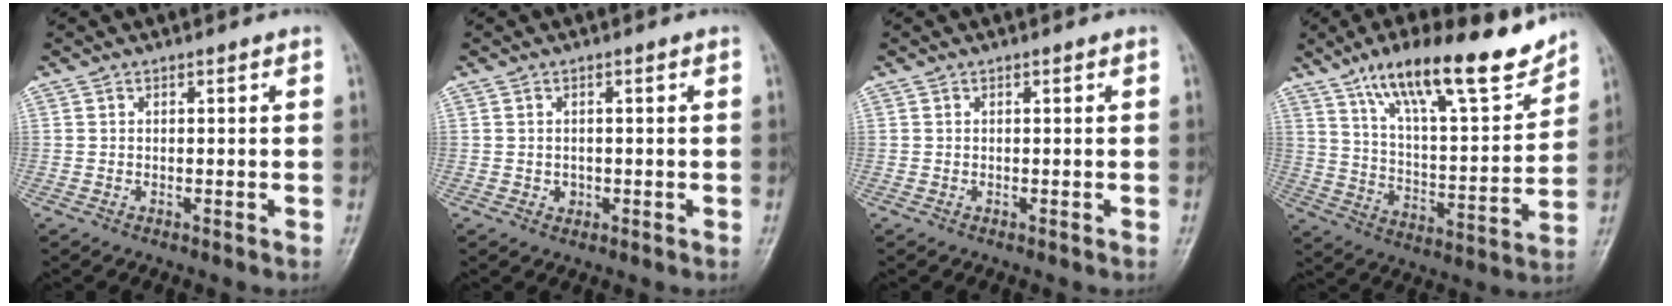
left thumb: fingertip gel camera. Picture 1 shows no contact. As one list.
[{"total": 1.2, "force": [-0.2, 1.1, 0.5], "torque": [-0.003, 0.002, 0.001]}, {"total": 0.0}, {"total": 21.0, "force": [14.7, 5.7, 13.9], "torque": [-0.191, -0.067, 0.246]}]